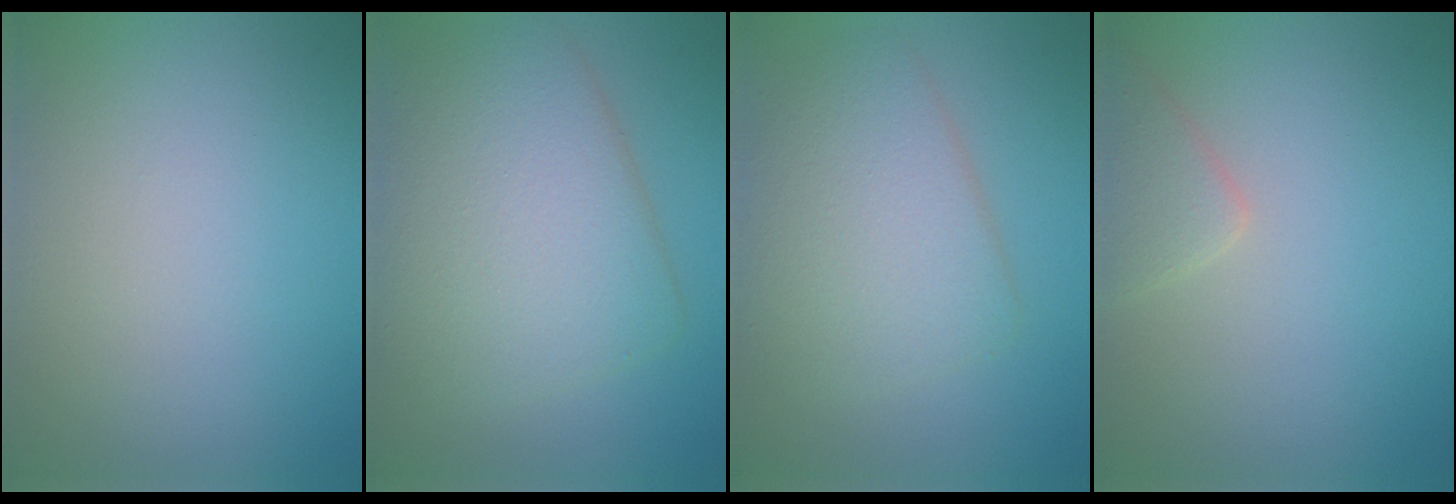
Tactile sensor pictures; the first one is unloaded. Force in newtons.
{"total": 8.6, "press": 8.6, "slide": 0.3}
{"total": 5.6, "press": 5.6, "slide": 0.3}
{"total": 2.2, "press": 2.2, "slide": 0.1}